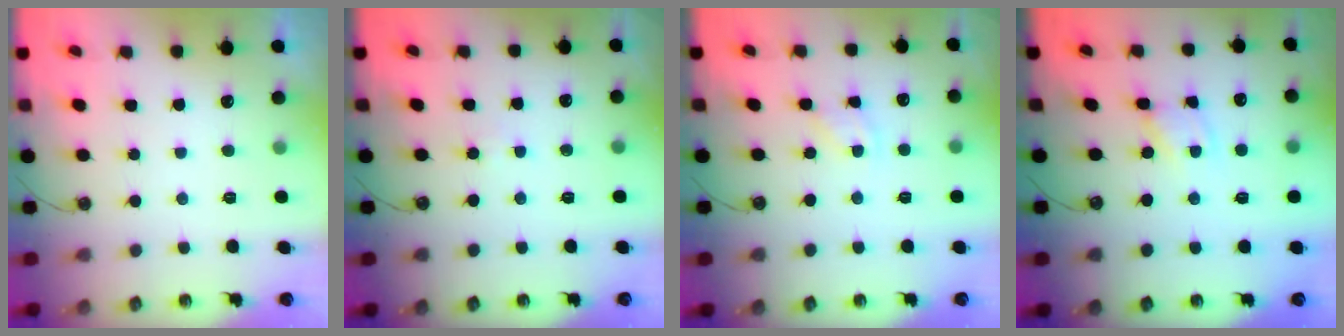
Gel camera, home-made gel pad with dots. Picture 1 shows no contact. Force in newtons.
{"total": 2.4, "press": 2.4, "slide": 0.2}
{"total": 3.0, "press": 3.0, "slide": 0.4}
{"total": 2.5, "press": 2.5, "slide": 0.1}